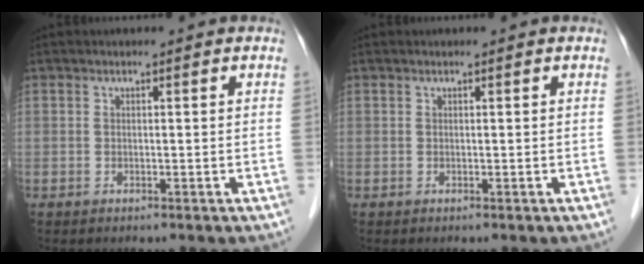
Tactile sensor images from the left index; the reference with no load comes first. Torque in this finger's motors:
{"motor_torque": [0.00, 0.00, 0.01, 0.00]}